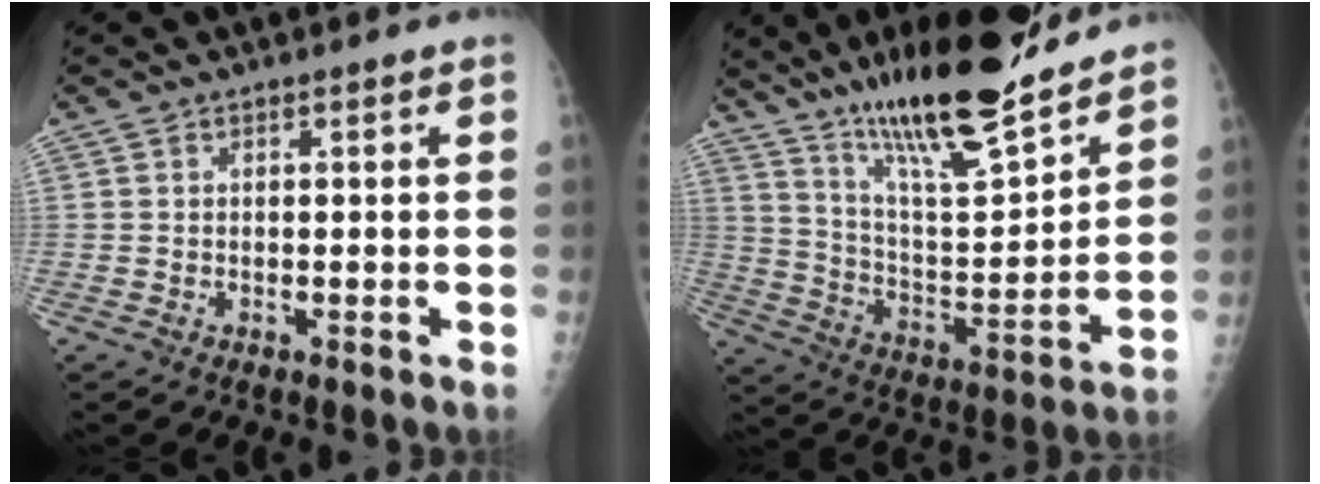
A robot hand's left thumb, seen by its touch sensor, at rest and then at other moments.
{"total": 22.5, "force": [17.4, 4.1, 13.5], "torque": [-0.203, -0.090, 0.299]}